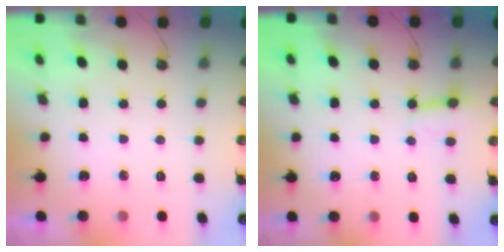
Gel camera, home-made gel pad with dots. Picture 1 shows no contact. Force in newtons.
{"total": 2.8, "press": 2.8, "slide": 0.2}